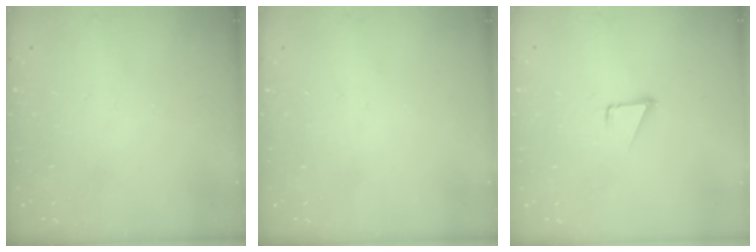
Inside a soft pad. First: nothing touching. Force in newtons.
{"total": 0.0}
{"total": 1.6, "press": 1.5, "slide": 0.1}